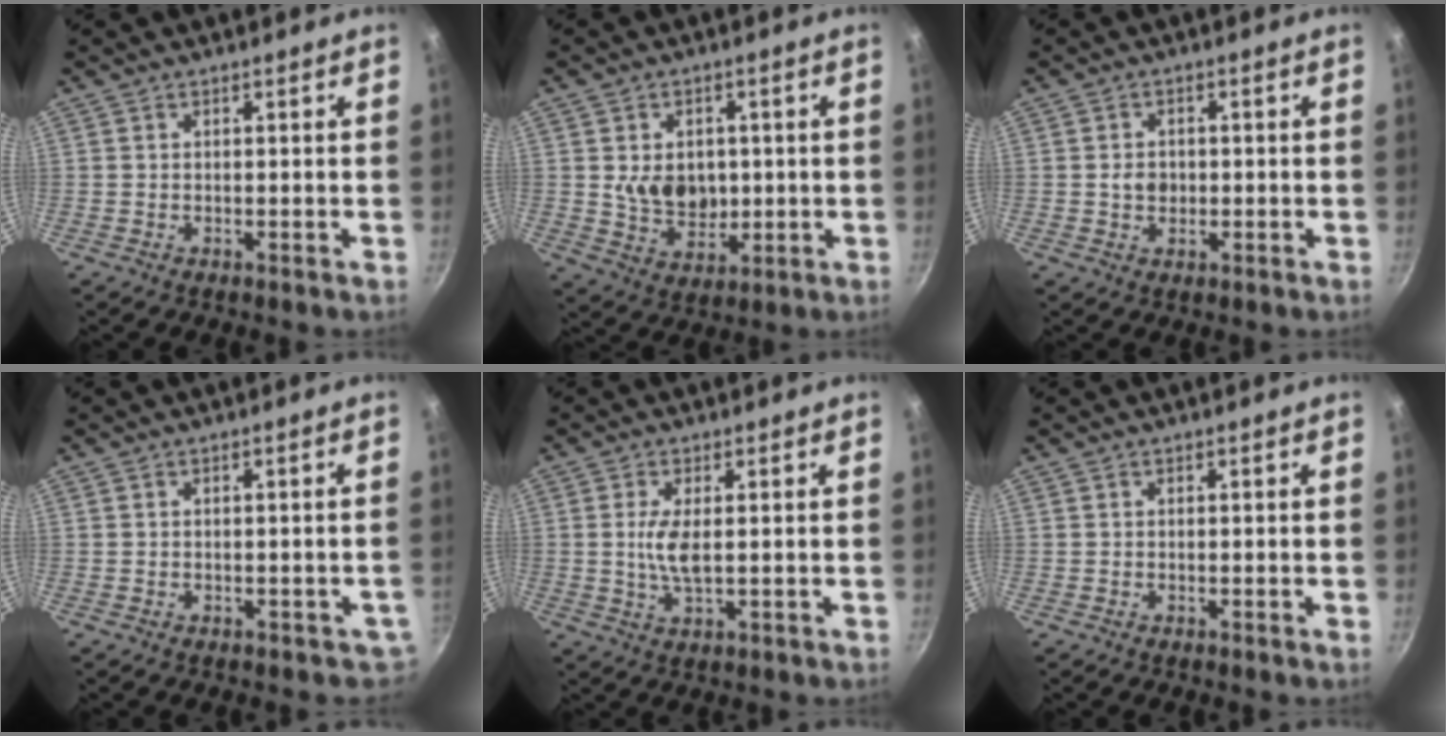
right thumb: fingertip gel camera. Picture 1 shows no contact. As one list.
[{"total": 8.8, "force": [0.5, 6.9, 5.6], "torque": [-0.068, -0.016, 0.017]}, {"total": 3.1, "force": [-0.3, 2.5, 1.9], "torque": [-0.020, 0.004, -0.006]}, {"total": 1.9, "force": [-0.8, 1.5, 0.8], "torque": [0.006, 0.015, 0.003]}, {"total": 5.0, "force": [0.4, 1.7, 4.7], "torque": [-0.102, -0.003, 0.008]}, {"total": 0.0}]